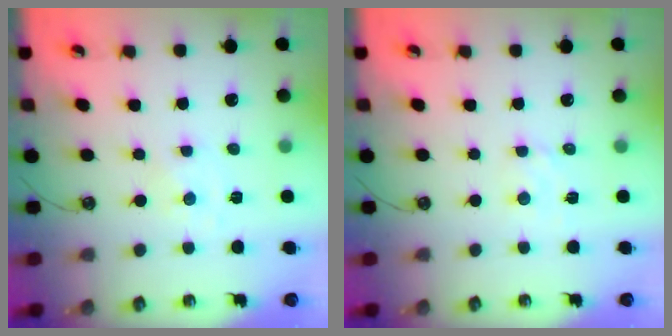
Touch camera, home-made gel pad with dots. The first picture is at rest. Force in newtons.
{"total": 2.0, "press": 2.0, "slide": 0.3}